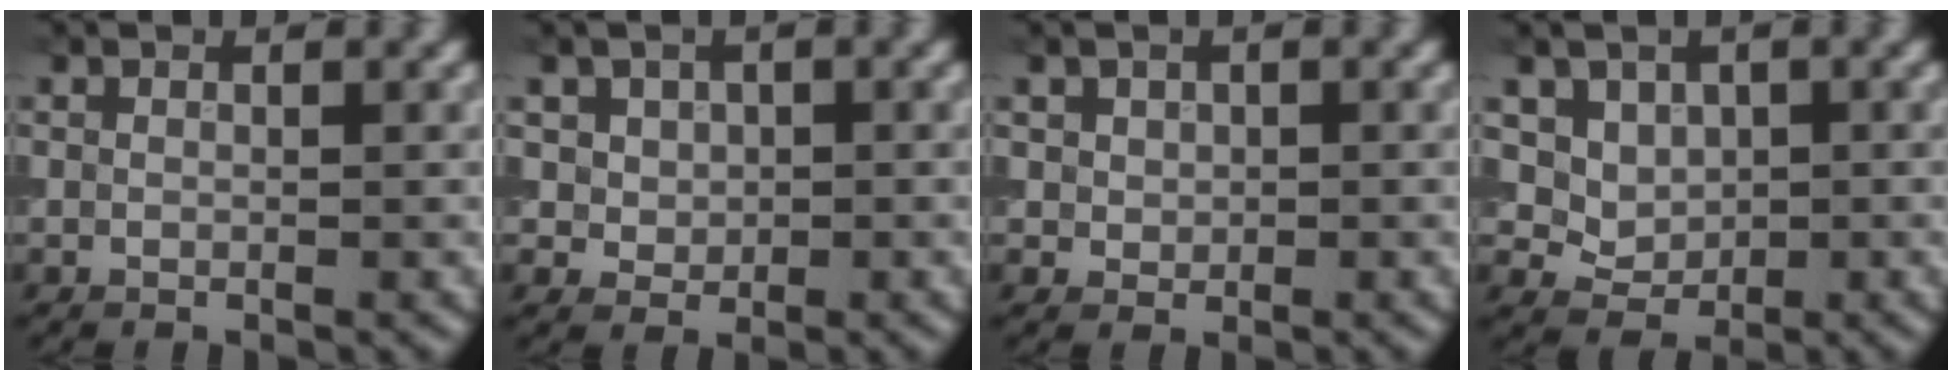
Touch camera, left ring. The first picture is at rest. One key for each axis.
{"total": 3.7, "fx": 1.4, "fy": 3.2, "fz": 1.5, "tx": -0.029, "ty": 0.003, "tz": 0.026}
{"total": 1.7, "fx": 0.6, "fy": 1.5, "fz": 0.5, "tx": -0.006, "ty": -0.002, "tz": 0.016}
{"total": 4.3, "fx": 1.7, "fy": 3.5, "fz": 1.9, "tx": -0.046, "ty": -0.009, "tz": 0.046}